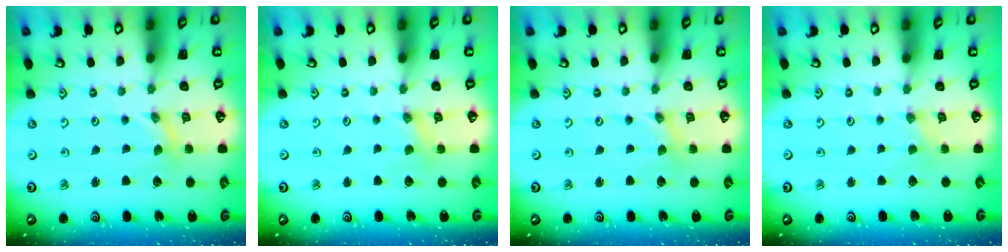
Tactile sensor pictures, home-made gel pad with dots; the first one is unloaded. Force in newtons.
{"total": 1.6, "press": 1.6, "slide": 0.3}
{"total": 0.0}
{"total": 0.0}